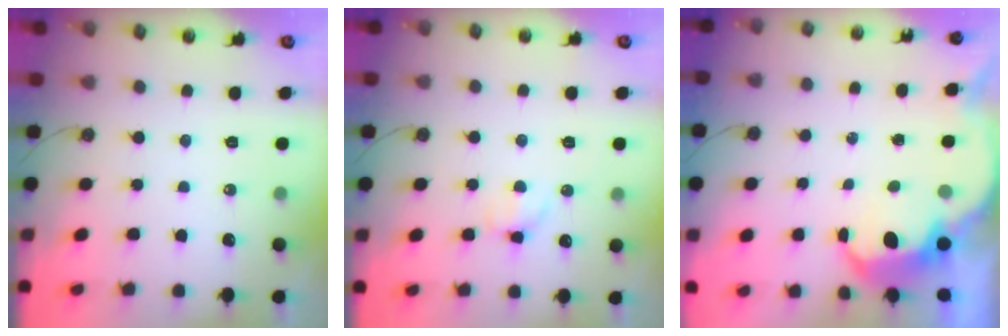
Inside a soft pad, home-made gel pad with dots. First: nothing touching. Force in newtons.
{"total": 5.2, "press": 5.1, "slide": 1.1}
{"total": 5.2, "press": 5.1, "slide": 0.8}